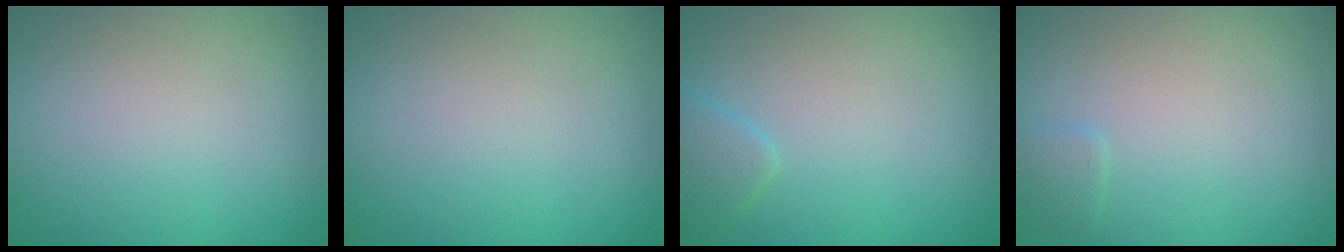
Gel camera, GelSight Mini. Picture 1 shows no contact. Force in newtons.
{"total": 0.0}
{"total": 1.8, "press": 1.8, "slide": 0.1}
{"total": 0.9, "press": 0.9, "slide": 0.1}